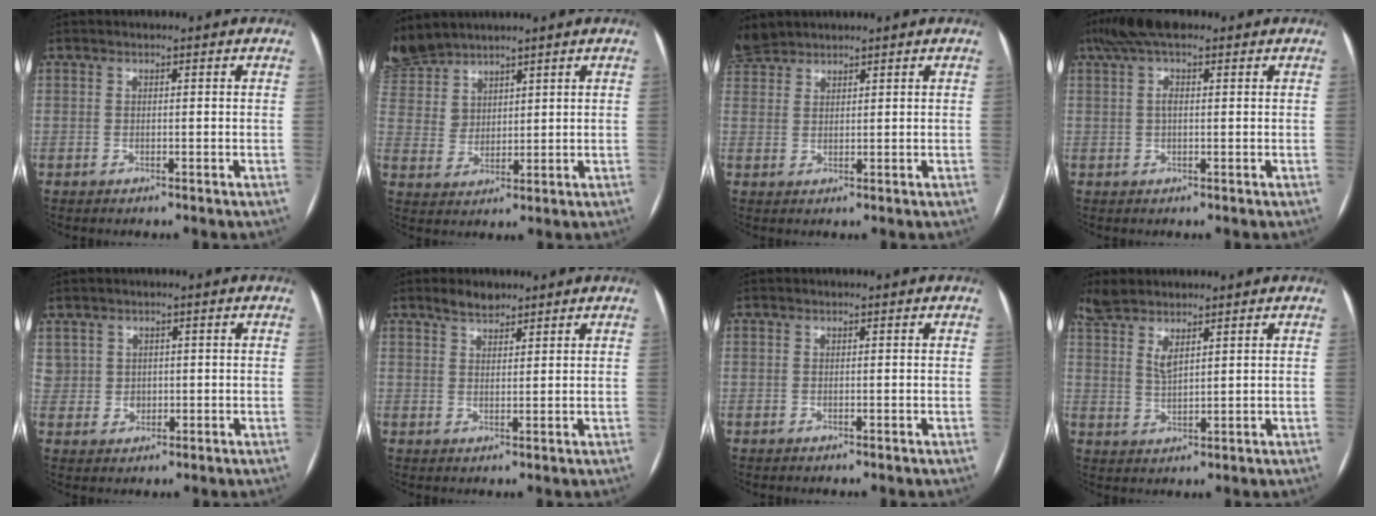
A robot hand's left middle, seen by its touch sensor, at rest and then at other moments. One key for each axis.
{"total": 9.1, "fx": 8.0, "fy": 4.1, "fz": 1.4, "tx": -0.050, "ty": 0.004, "tz": 0.179}
{"total": 3.7, "fx": 3.7, "fy": 0.8, "fz": 0.0, "tx": -0.013, "ty": 0.016, "tz": 0.077}
{"total": 6.2, "fx": 3.5, "fy": 2.1, "fz": 4.8, "tx": -0.109, "ty": 0.037, "tz": 0.060}
{"total": 3.8, "fx": 1.1, "fy": 3.6, "fz": 0.5, "tx": -0.014, "ty": 0.004, "tz": 0.034}
{"total": 3.1, "fx": 2.6, "fy": 1.2, "fz": 1.1, "tx": -0.022, "ty": 0.005, "tz": 0.045}
{"total": 0.0}
{"total": 5.7, "fx": 4.4, "fy": 1.4, "fz": 3.5, "tx": -0.084, "ty": 0.005, "tz": 0.091}